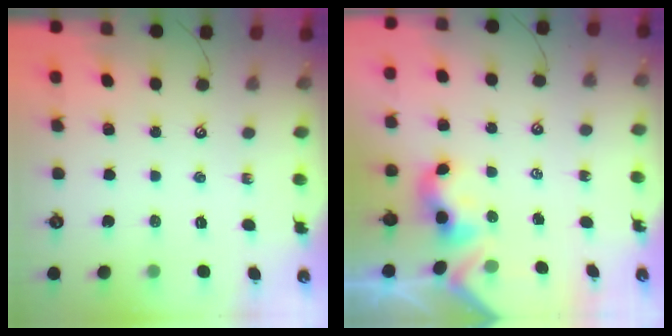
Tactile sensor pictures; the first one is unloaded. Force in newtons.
{"total": 3.7, "press": 3.7, "slide": 0.3}